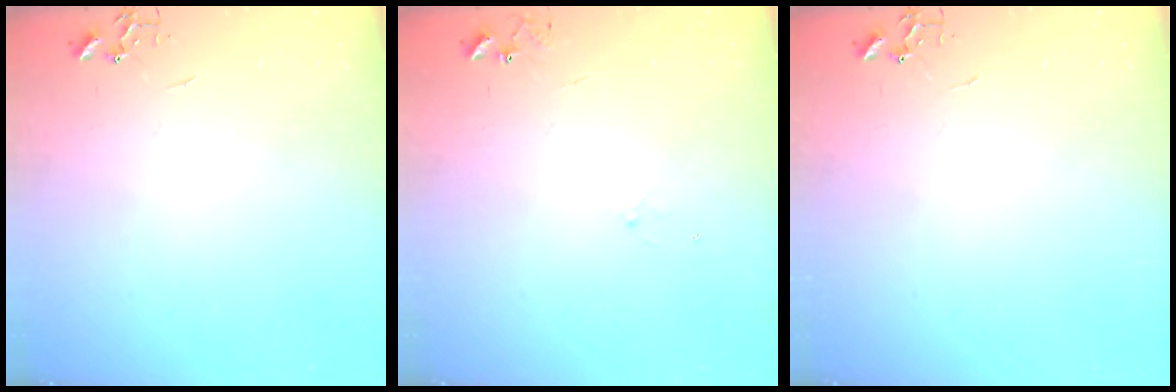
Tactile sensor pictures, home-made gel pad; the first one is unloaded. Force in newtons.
{"total": 7.4, "press": 7.4, "slide": 0.5}
{"total": 0.0}